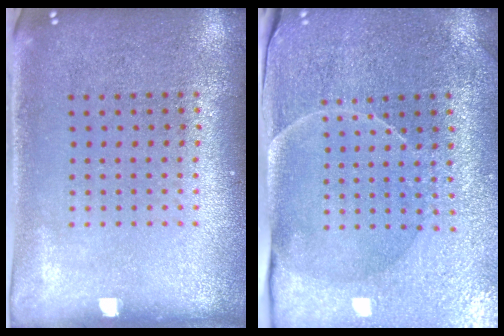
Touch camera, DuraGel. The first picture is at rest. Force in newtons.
{"total": 3.8, "press": 3.7, "slide": 0.7}